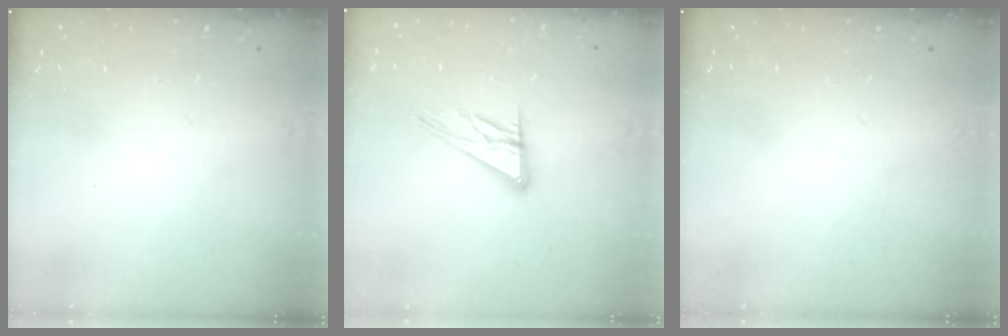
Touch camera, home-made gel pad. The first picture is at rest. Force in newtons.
{"total": 11.6, "press": 11.5, "slide": 1.0}
{"total": 0.0}